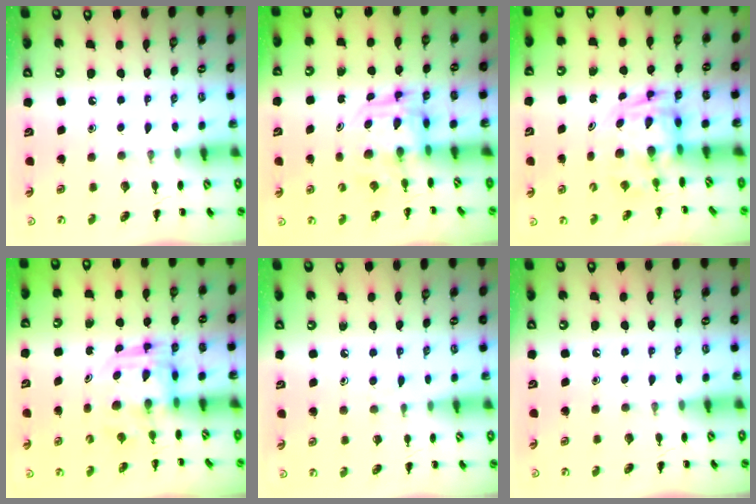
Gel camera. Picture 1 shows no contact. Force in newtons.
{"total": 3.2, "press": 3.1, "slide": 0.5}
{"total": 2.7, "press": 2.6, "slide": 0.5}
{"total": 3.0, "press": 3.0, "slide": 0.3}
{"total": 3.5, "press": 3.1, "slide": 1.6}
{"total": 0.0}